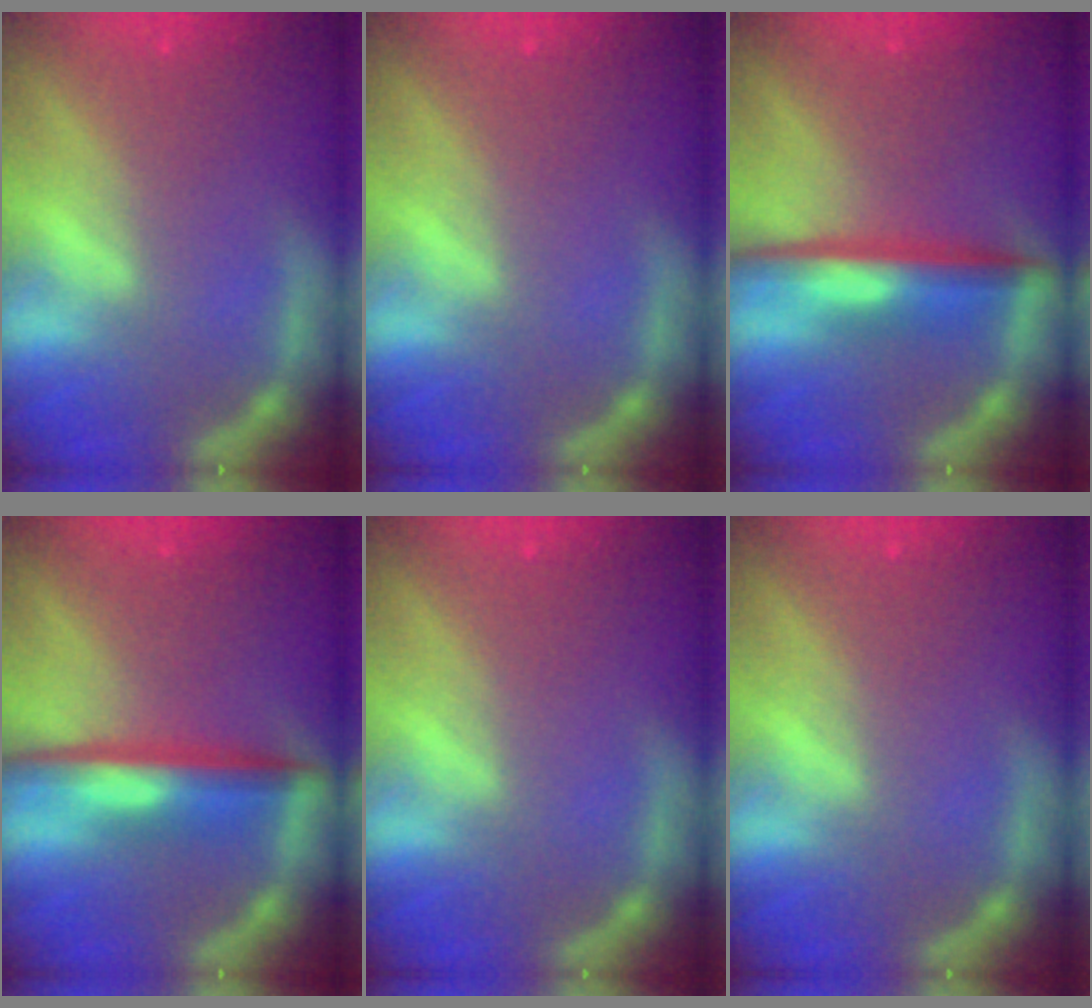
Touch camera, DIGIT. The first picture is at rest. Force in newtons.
{"total": 0.0}
{"total": 5.0}
{"total": 5.0}
{"total": 0.0}
{"total": 0.0}